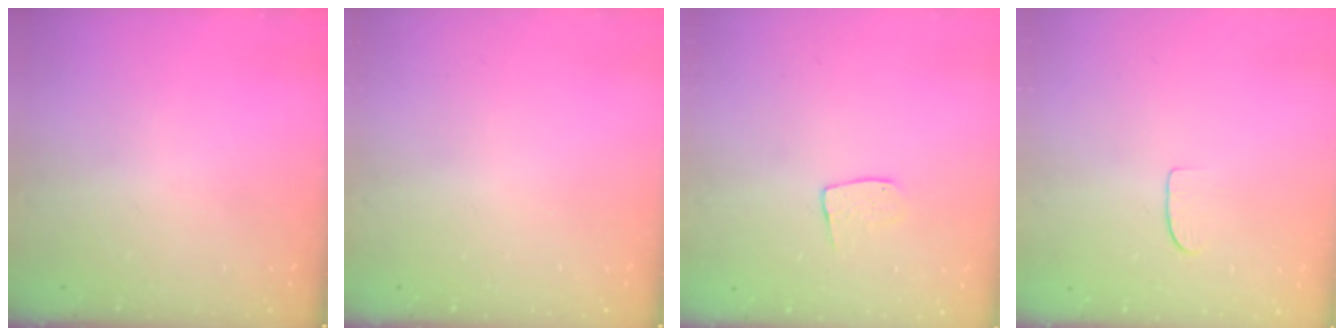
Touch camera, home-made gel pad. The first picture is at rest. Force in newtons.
{"total": 0.0}
{"total": 6.1, "press": 6.1, "slide": 0.3}
{"total": 4.9, "press": 4.9, "slide": 0.3}